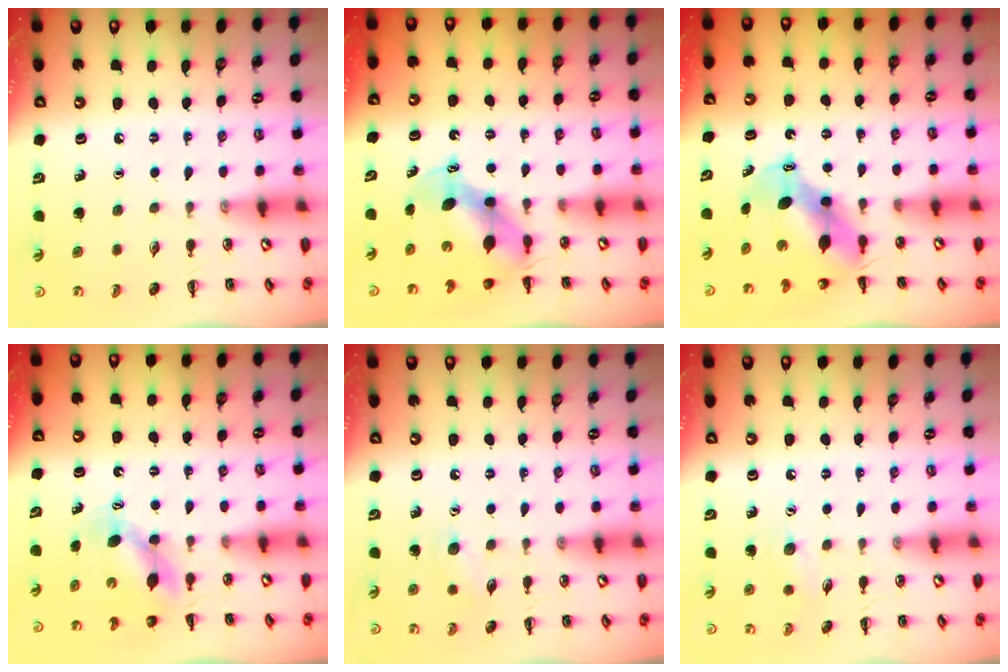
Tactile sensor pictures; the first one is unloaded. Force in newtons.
{"total": 6.4, "press": 6.2, "slide": 1.5}
{"total": 7.6, "press": 7.4, "slide": 1.9}
{"total": 6.3, "press": 6.3, "slide": 0.6}
{"total": 6.3, "press": 6.1, "slide": 1.5}
{"total": 6.0, "press": 5.8, "slide": 1.2}